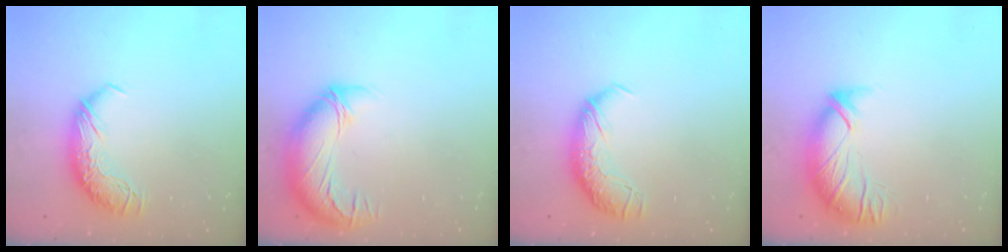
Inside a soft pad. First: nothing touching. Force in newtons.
{"total": 3.0, "press": 0.9, "slide": 2.8}
{"total": 2.3, "press": 0.9, "slide": 2.2}
{"total": 3.0, "press": 1.5, "slide": 2.6}